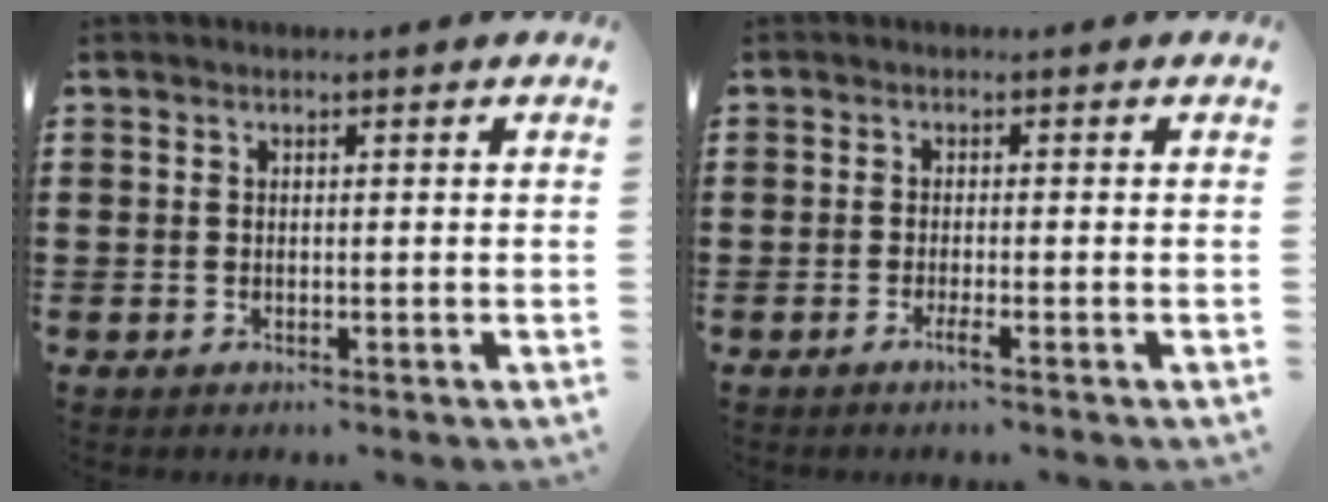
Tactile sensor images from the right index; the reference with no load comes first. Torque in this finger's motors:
{"motor_torque": [0.30, 0.51, 0.11, 0.05]}